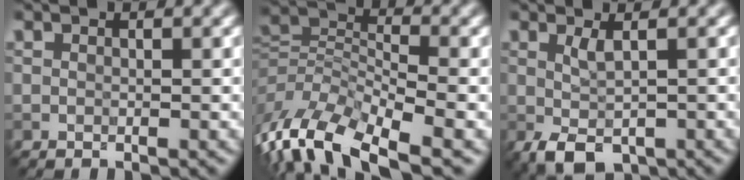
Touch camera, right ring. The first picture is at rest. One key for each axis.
{"total": 9.8, "fx": -6.9, "fy": 3.1, "fz": 6.3, "tx": -0.128, "ty": 0.005, "tz": -0.126}
{"total": 2.0, "fx": -1.1, "fy": 0.3, "fz": 1.7, "tx": -0.041, "ty": 0.001, "tz": -0.002}